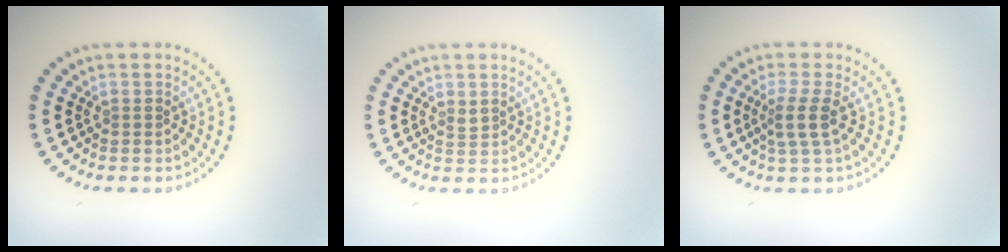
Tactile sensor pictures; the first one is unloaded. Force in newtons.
{"total": 0.6, "press": 0.5, "slide": 0.3}
{"total": 2.3, "press": 1.8, "slide": 1.4}